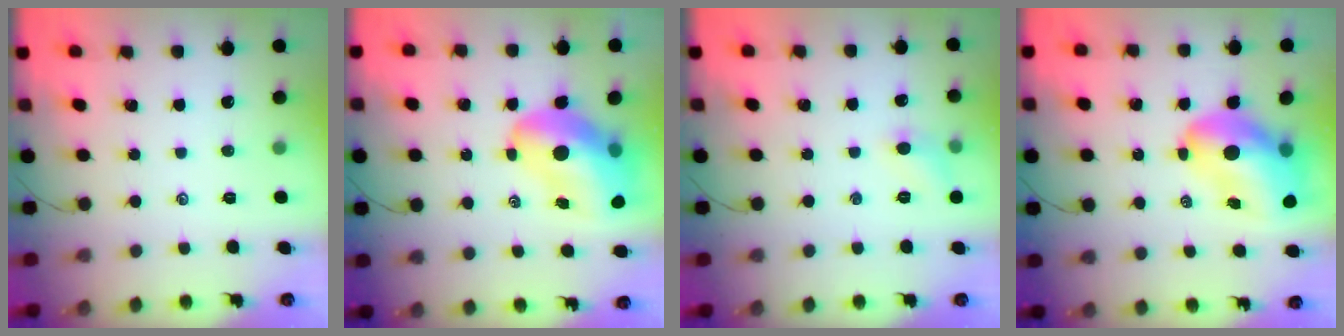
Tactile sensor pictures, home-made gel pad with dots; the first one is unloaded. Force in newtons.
{"total": 16.9, "press": 16.3, "slide": 4.7}
{"total": 5.5, "press": 5.3, "slide": 1.4}
{"total": 12.6, "press": 12.1, "slide": 3.4}